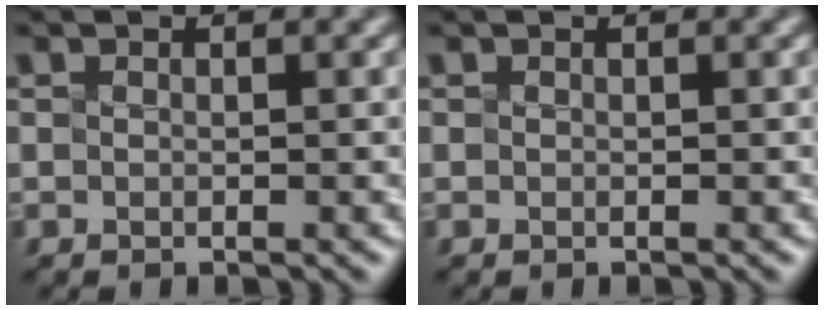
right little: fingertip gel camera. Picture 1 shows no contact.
{"total": 0.0}